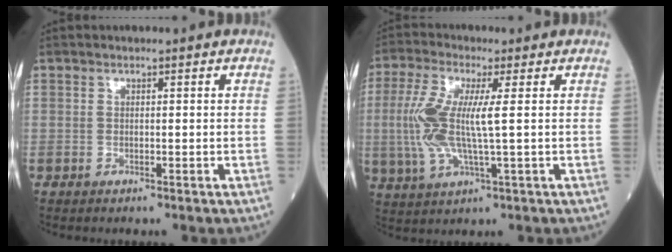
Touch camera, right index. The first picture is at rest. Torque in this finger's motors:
{"motor_torque": [0.62, 0.12, 0.31, 0.21]}